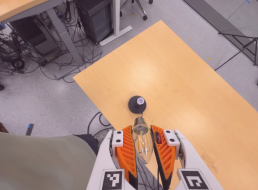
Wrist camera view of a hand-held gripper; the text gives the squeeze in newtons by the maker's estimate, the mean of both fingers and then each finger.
{"total": 19.1, "left": 21.2, "right": 17.0}